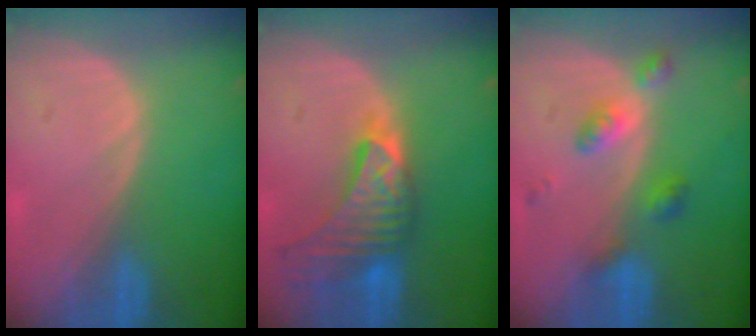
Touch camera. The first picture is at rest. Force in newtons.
{"total": 8.9, "press": 8.4, "slide": 3.0}
{"total": 4.8, "press": 4.8, "slide": 0.1}